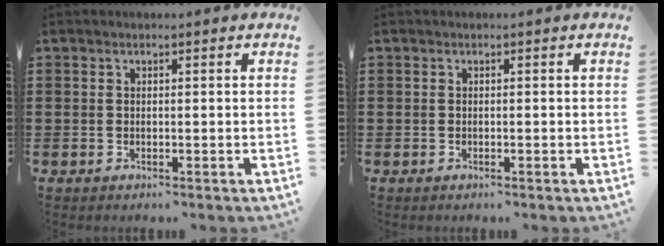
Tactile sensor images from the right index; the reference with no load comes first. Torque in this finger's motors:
{"motor_torque": [0.13, 0.11, -0.01, 0.00]}